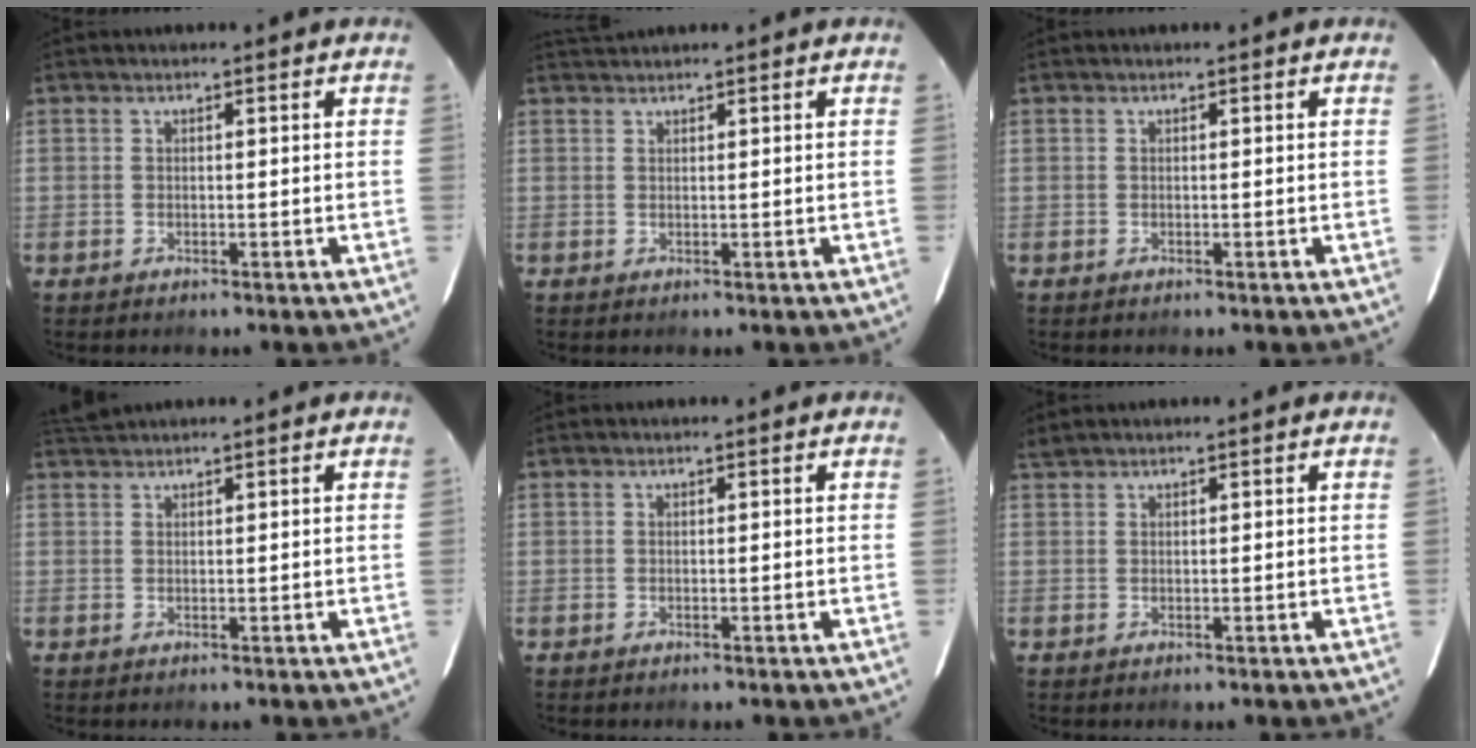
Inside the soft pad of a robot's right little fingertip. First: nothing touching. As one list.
[{"total": 1.3, "force": [1.3, -0.4, 0.0], "torque": [-0.003, 0.014, 0.033]}, {"total": 0.0}, {"total": 1.6, "force": [1.6, -0.4, 0.1], "torque": [-0.007, 0.016, 0.040]}, {"total": 0.0}, {"total": 0.9, "force": [0.9, -0.1, 0.1], "torque": [-0.009, 0.013, 0.026]}]